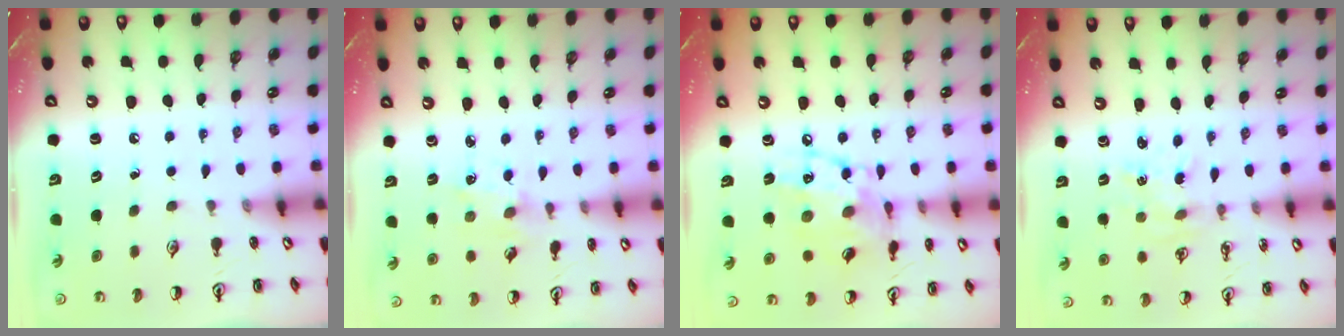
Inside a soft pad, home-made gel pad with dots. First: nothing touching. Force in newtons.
{"total": 2.6, "press": 2.6, "slide": 0.4}
{"total": 14.8, "press": 14.8, "slide": 0.9}
{"total": 1.2, "press": 1.2, "slide": 0.3}